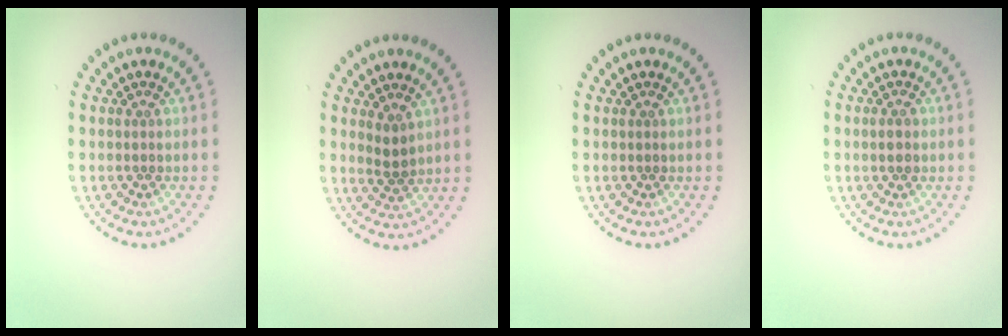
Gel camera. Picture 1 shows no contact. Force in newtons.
{"total": 1.4, "press": 1.2, "slide": 0.8}
{"total": 0.0}
{"total": 1.1, "press": 1.1, "slide": 0.1}